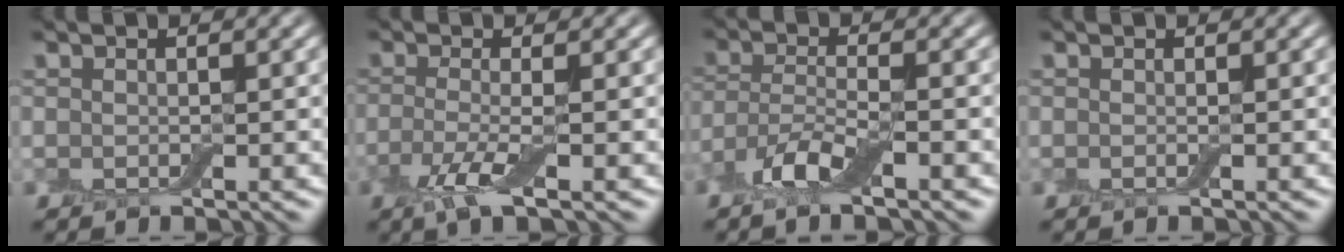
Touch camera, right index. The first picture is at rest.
{"total": 2.7, "force": [-1.1, 0.6, 2.4], "torque": [-0.056, -0.005, -0.025]}
{"total": 3.2, "force": [-2.3, 0.9, 2.1], "torque": [-0.046, 0.003, -0.052]}
{"total": 0.0}